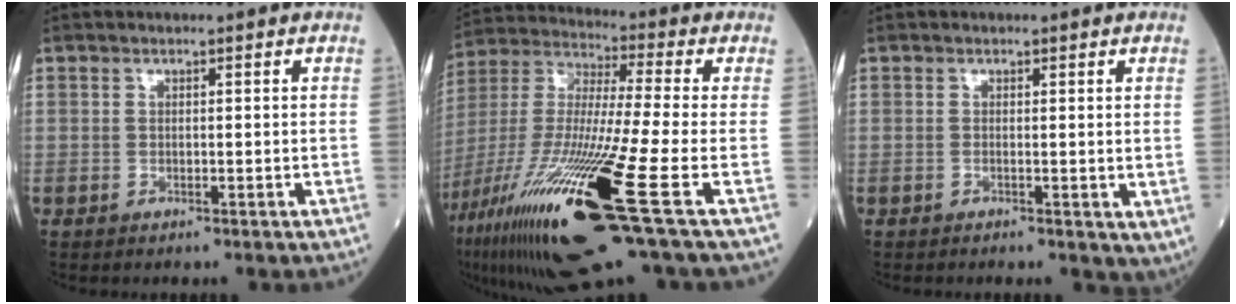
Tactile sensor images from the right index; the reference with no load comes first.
{"total": 27.0, "force": [-11.9, 1.7, 24.2], "torque": [-0.488, -0.067, -0.216]}
{"total": 1.7, "force": [0.2, 1.0, 1.3], "torque": [-0.020, -0.005, 0.005]}